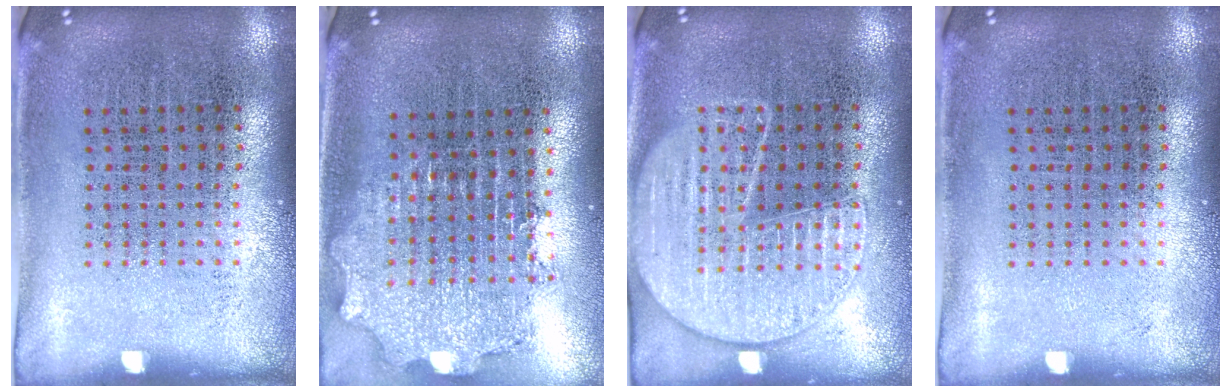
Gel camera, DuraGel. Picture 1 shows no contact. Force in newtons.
{"total": 2.1, "press": 1.6, "slide": 1.4}
{"total": 1.6, "press": 1.6, "slide": 0.1}
{"total": 0.0}